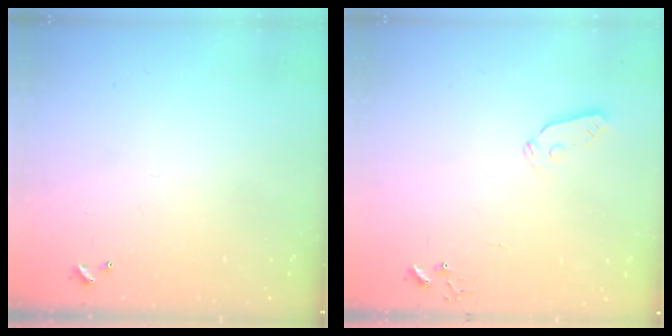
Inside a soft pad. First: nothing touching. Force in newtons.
{"total": 3.8, "press": 3.8, "slide": 0.6}